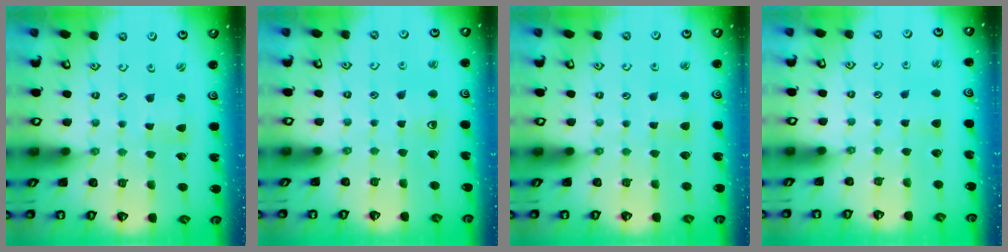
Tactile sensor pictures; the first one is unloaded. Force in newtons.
{"total": 4.8, "press": 4.8, "slide": 0.7}
{"total": 3.4, "press": 3.4, "slide": 0.3}
{"total": 4.6, "press": 4.6, "slide": 0.3}